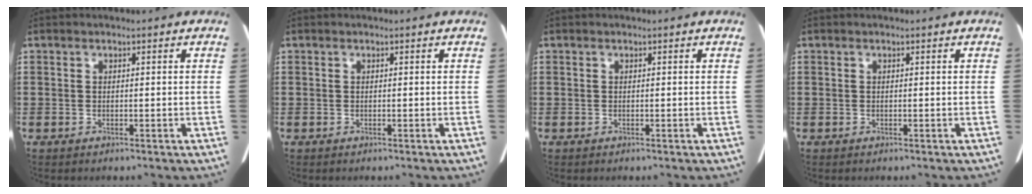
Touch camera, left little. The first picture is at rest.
{"total": 0.0}
{"total": 0.0}
{"total": 0.0}